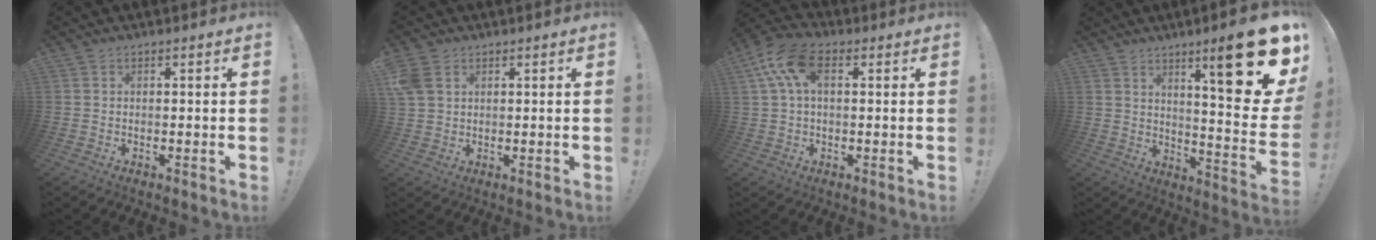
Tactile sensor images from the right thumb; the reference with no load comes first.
{"total": 5.4, "force": [2.6, 3.8, 2.9], "torque": [-0.050, -0.005, 0.051]}
{"total": 12.0, "force": [3.7, 6.7, 9.2], "torque": [-0.182, 0.003, 0.071]}
{"total": 21.2, "force": [10.5, 3.6, 18.1], "torque": [-0.233, -0.089, 0.157]}